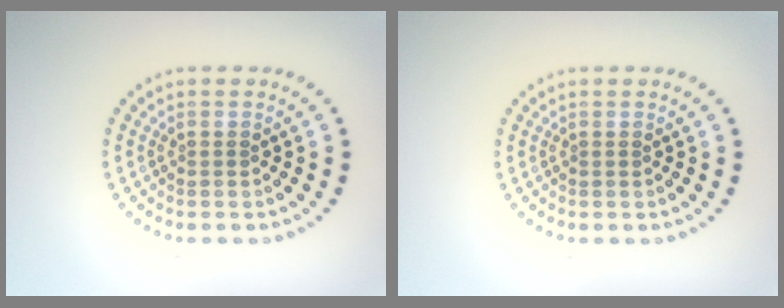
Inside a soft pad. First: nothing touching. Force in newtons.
{"total": 0.0}